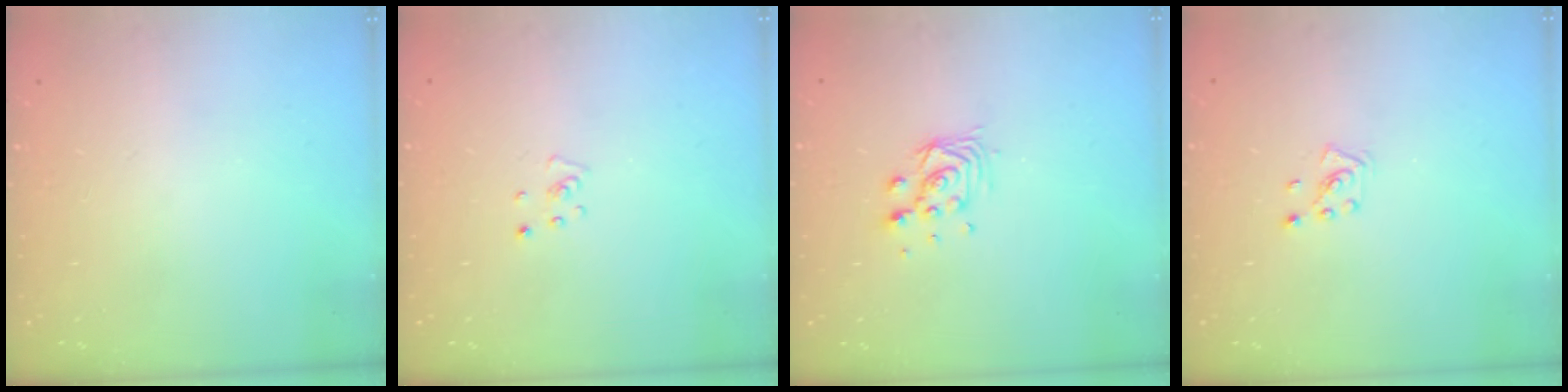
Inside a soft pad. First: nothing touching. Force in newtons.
{"total": 2.2, "press": 2.2, "slide": 0.2}
{"total": 6.8, "press": 6.8, "slide": 0.5}
{"total": 2.1, "press": 2.0, "slide": 0.3}